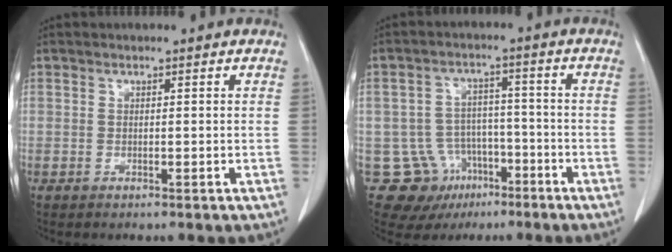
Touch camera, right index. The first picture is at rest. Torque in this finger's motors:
{"motor_torque": [-0.17, -0.05, -0.54, -0.17]}